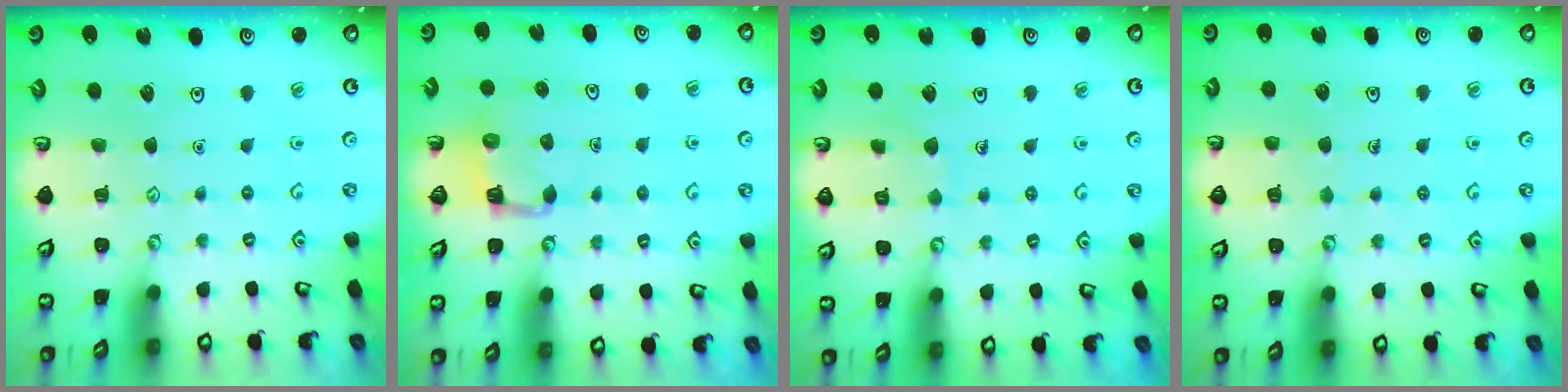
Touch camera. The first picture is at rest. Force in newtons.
{"total": 2.7, "press": 2.7, "slide": 0.4}
{"total": 4.6, "press": 4.6, "slide": 0.3}
{"total": 4.1, "press": 4.0, "slide": 0.4}